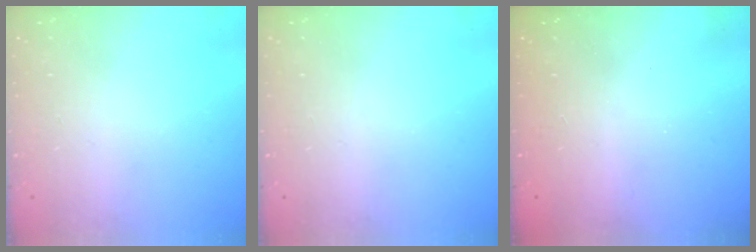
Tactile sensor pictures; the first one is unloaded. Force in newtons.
{"total": 0.0}
{"total": 2.3, "press": 2.2, "slide": 0.8}